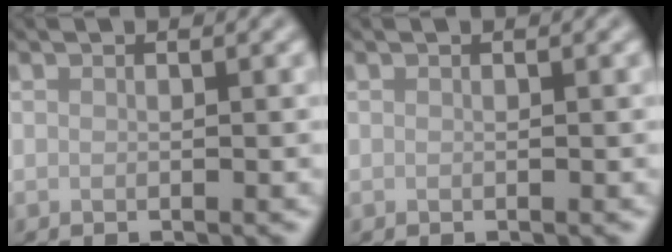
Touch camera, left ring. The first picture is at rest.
{"total": 0.0}